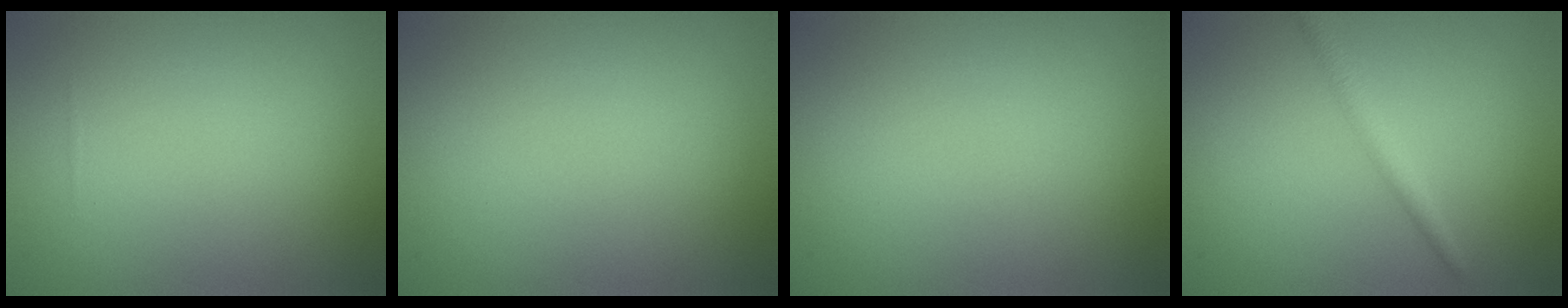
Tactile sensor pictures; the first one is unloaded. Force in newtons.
{"total": 0.0}
{"total": 0.0}
{"total": 1.9, "press": 1.9, "slide": 0.0}